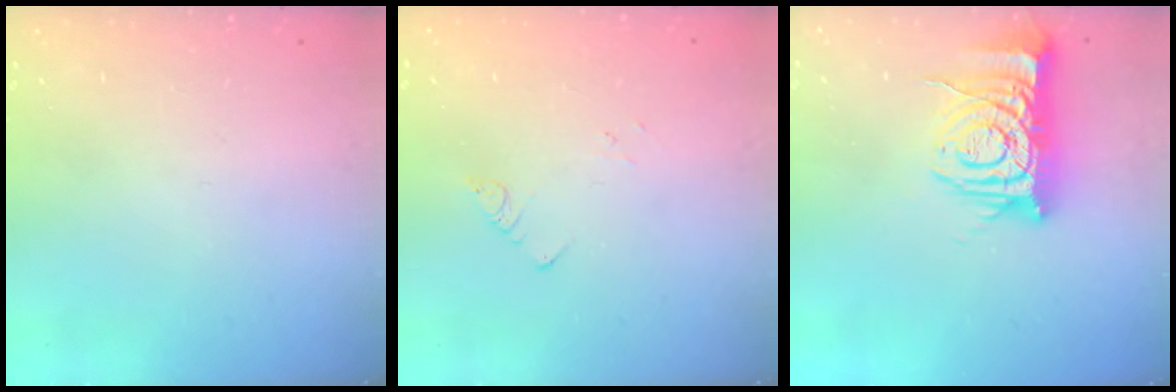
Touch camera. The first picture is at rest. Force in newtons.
{"total": 1.9, "press": 1.9, "slide": 0.2}
{"total": 11.5, "press": 11.4, "slide": 1.4}